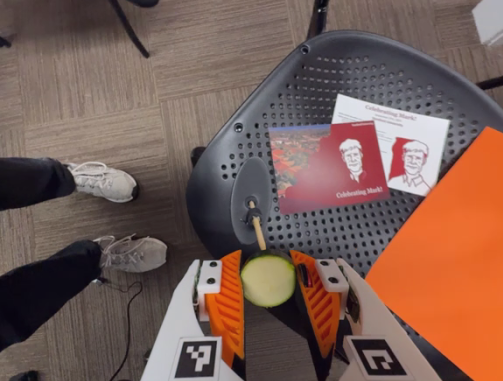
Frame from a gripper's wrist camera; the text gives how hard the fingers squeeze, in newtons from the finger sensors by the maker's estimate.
{"total": 13.7, "left": 14.7, "right": 12.8}